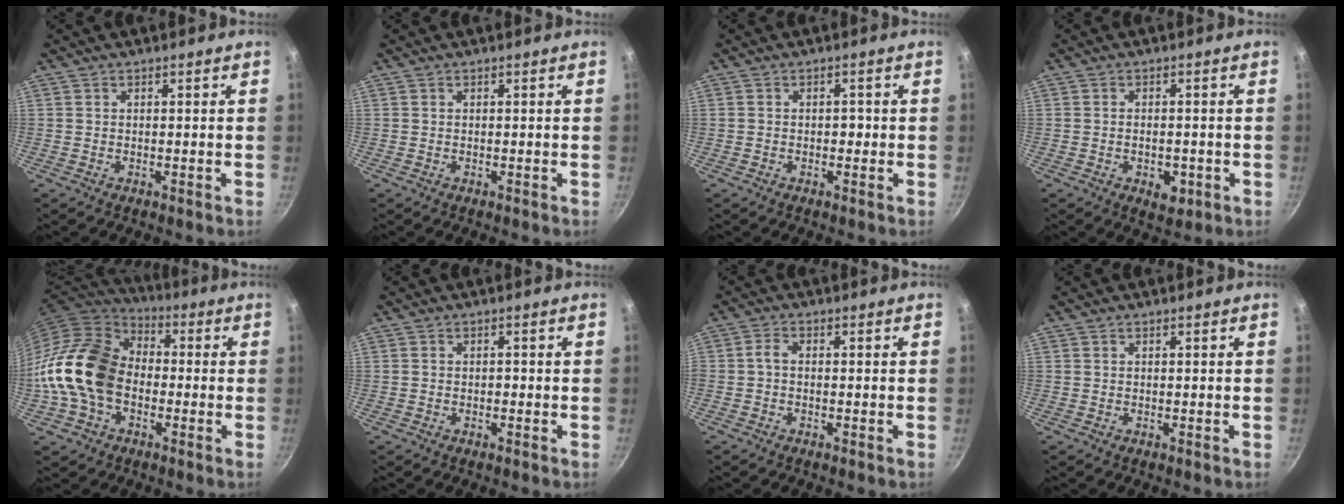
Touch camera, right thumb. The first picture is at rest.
{"total": 0.0}
{"total": 1.4, "force": [-0.3, 1.1, 0.8], "torque": [-0.006, 0.006, -0.007]}
{"total": 4.4, "force": [-1.5, 2.6, 3.2], "torque": [-0.037, 0.005, -0.017]}
{"total": 17.1, "force": [-2.4, 12.6, 11.2], "torque": [-0.180, 0.037, -0.061]}
{"total": 0.8, "force": [-0.4, 0.5, 0.4], "torque": [-0.009, 0.005, -0.006]}
{"total": 2.2, "force": [-0.4, 0.8, 2.0], "torque": [-0.056, 0.010, -0.015]}
{"total": 0.0}